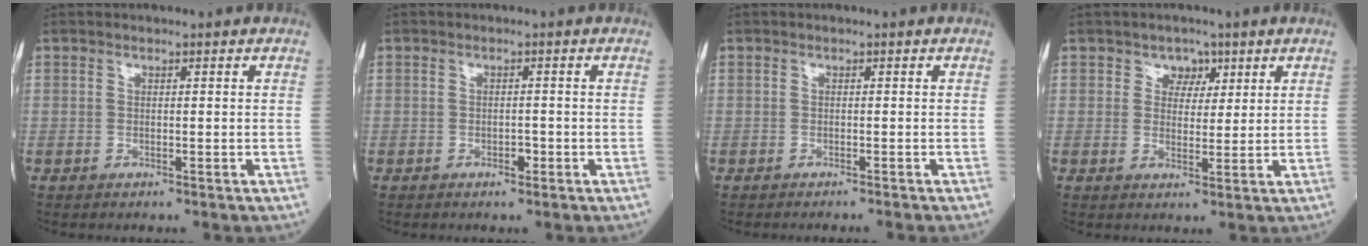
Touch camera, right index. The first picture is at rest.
{"total": 1.2, "force": [-0.7, 0.5, 0.8], "torque": [-0.013, 0.002, -0.011]}
{"total": 2.4, "force": [-2.1, -0.6, 0.9], "torque": [-0.008, 0.002, -0.027]}
{"total": 3.3, "force": [1.8, 2.6, 1.1], "torque": [-0.005, 0.002, 0.023]}